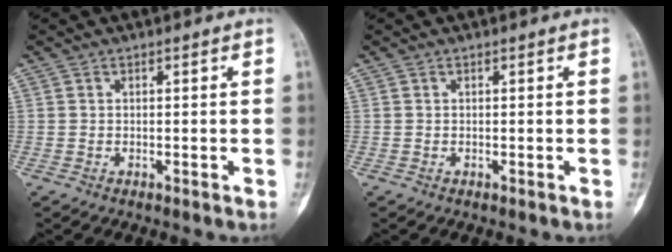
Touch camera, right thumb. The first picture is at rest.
{"total": 0.0}